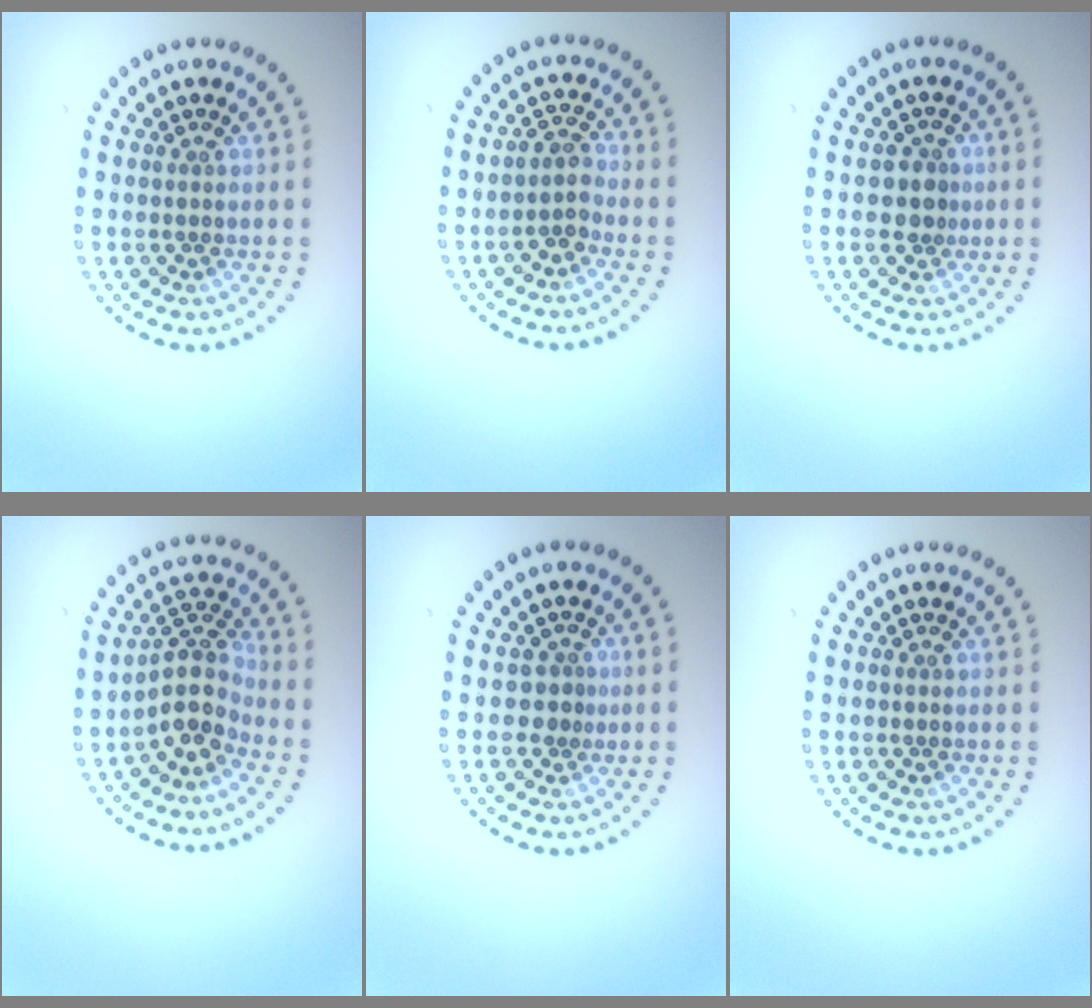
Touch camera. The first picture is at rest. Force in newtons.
{"total": 1.7, "press": 1.4, "slide": 0.8}
{"total": 2.1, "press": 1.7, "slide": 1.1}
{"total": 3.7, "press": 2.9, "slide": 2.3}
{"total": 1.2, "press": 0.8, "slide": 0.9}
{"total": 0.0}